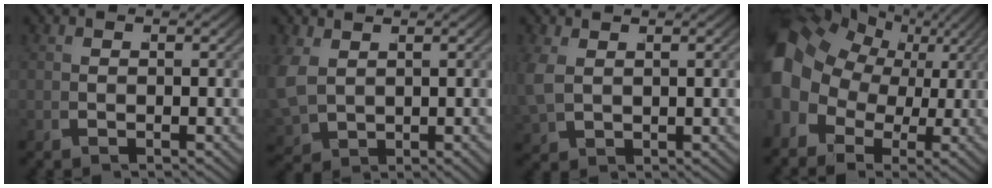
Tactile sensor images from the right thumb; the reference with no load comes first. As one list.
[{"total": 4.2, "force": [0.8, 3.5, 2.3], "torque": [-0.069, -0.021, 0.034]}, {"total": 2.6, "force": [1.0, 2.0, 1.4], "torque": [-0.042, -0.004, 0.028]}, {"total": 11.7, "force": [2.5, 8.8, 7.2], "torque": [-0.142, 0.003, 0.035]}]